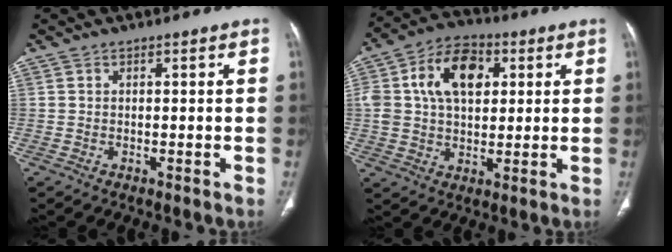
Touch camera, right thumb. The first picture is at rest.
{"total": 14.3, "force": [3.7, 9.4, 10.1], "torque": [-0.161, 0.010, 0.061]}